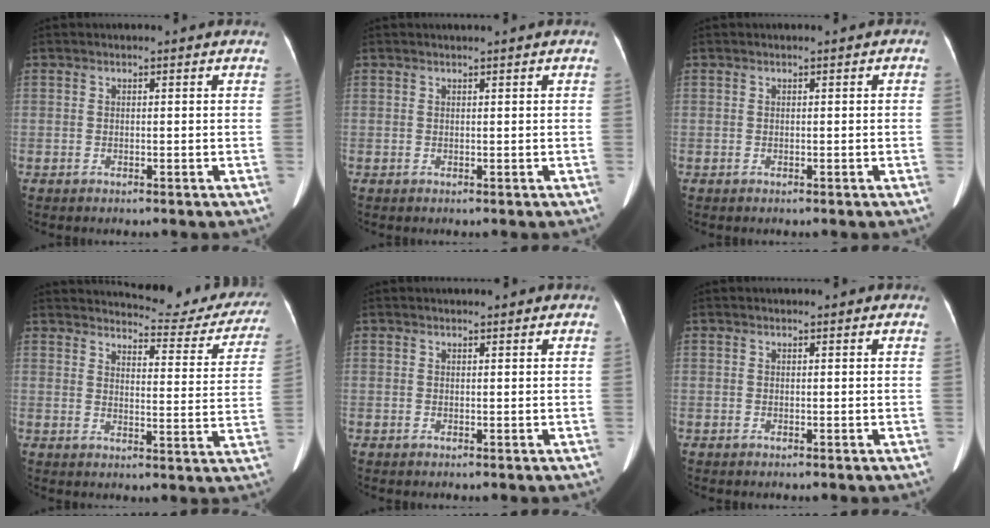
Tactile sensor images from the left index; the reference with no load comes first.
{"total": 0.6, "force": [0.4, -0.1, 0.4], "torque": [-0.007, 0.004, 0.011]}
{"total": 0.0}
{"total": 19.2, "force": [18.1, 4.0, 5.0], "torque": [-0.044, -0.060, 0.198]}
{"total": 2.3, "force": [2.0, 0.5, 1.0], "torque": [-0.013, 0.017, 0.027]}
{"total": 1.8, "force": [1.6, 0.4, 0.8], "torque": [-0.014, 0.016, 0.016]}